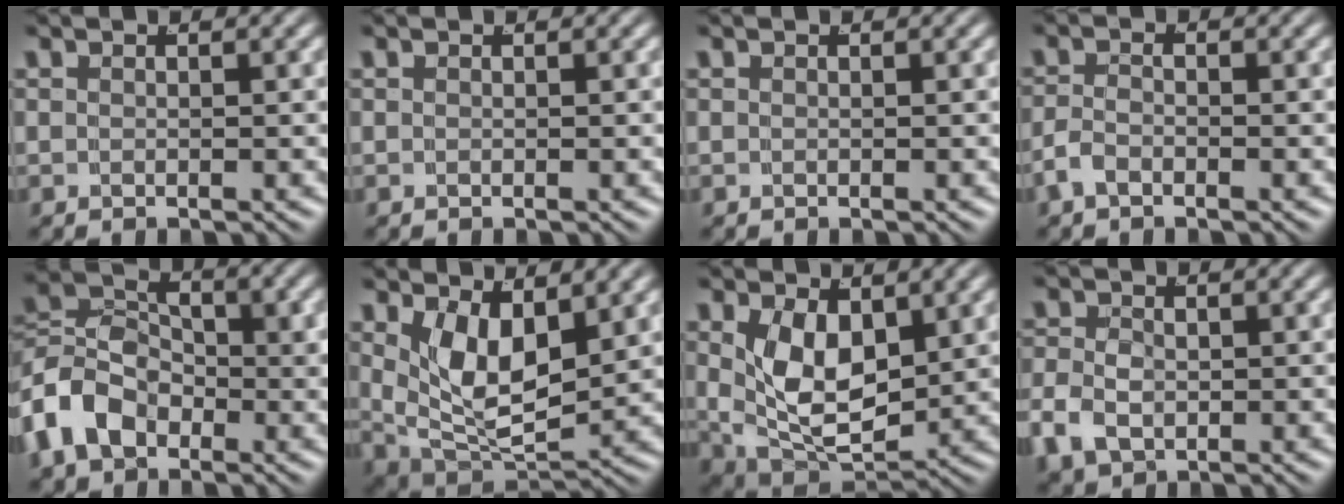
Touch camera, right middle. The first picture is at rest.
{"total": 0.0}
{"total": 0.0}
{"total": 1.8, "force": [-1.3, 0.7, 1.1], "torque": [-0.024, -0.006, -0.022]}
{"total": 9.3, "force": [-2.1, 7.7, 4.8], "torque": [-0.108, -0.012, -0.043]}
{"total": 8.3, "force": [1.6, 5.3, 6.2], "torque": [-0.121, -0.026, 0.040]}
{"total": 8.2, "force": [0.8, 5.4, 6.1], "torque": [-0.117, -0.029, 0.026]}
{"total": 3.5, "force": [-1.3, 2.6, 2.0], "torque": [-0.060, -0.018, -0.008]}